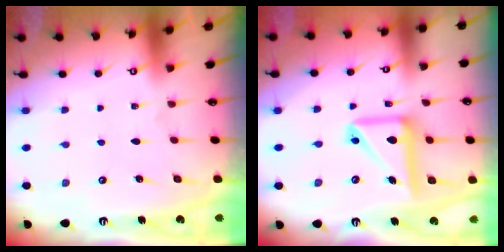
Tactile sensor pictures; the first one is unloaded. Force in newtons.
{"total": 14.6, "press": 14.5, "slide": 1.9}